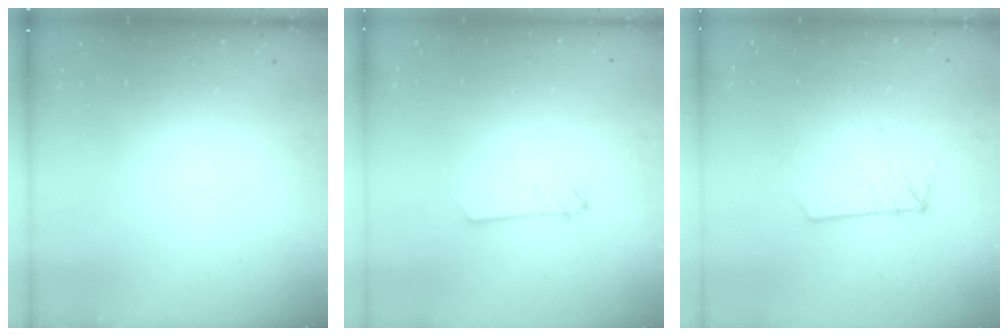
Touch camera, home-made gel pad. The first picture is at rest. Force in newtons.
{"total": 2.3, "press": 2.3, "slide": 0.3}
{"total": 5.5, "press": 5.5, "slide": 0.1}